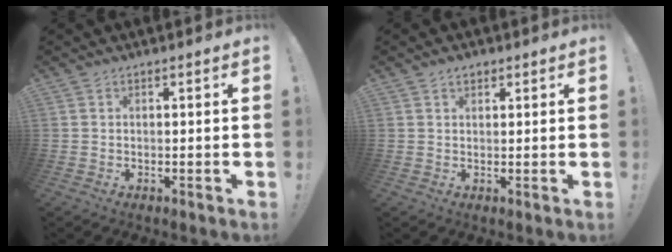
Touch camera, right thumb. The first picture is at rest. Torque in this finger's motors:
{"motor_torque": [-0.13, 0.16, 0.37, 0.15, -0.03]}